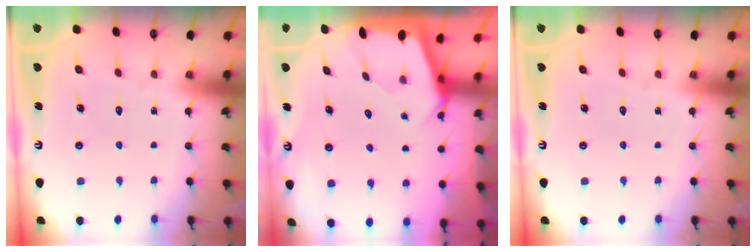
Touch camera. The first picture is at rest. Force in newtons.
{"total": 2.1, "press": 2.1, "slide": 0.1}
{"total": 0.0}